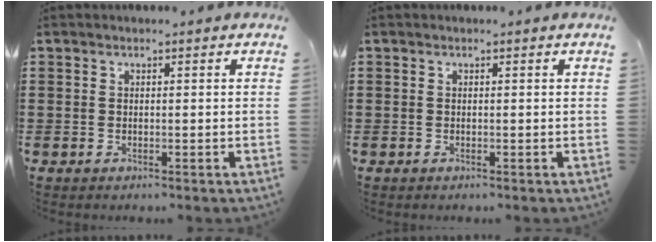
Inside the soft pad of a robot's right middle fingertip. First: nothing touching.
{"total": 0.0}